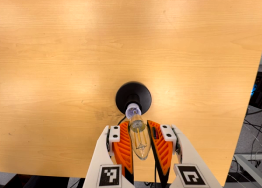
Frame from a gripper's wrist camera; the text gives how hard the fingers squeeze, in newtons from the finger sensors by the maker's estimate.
{"total": 21.9, "left": 23.5, "right": 20.3}